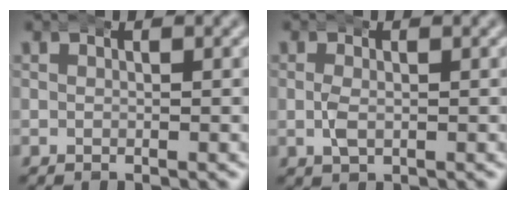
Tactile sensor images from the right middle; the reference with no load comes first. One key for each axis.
{"total": 1.5, "fx": -0.3, "fy": 0.9, "fz": 1.1, "tx": -0.024, "ty": 0.000, "tz": -0.006}